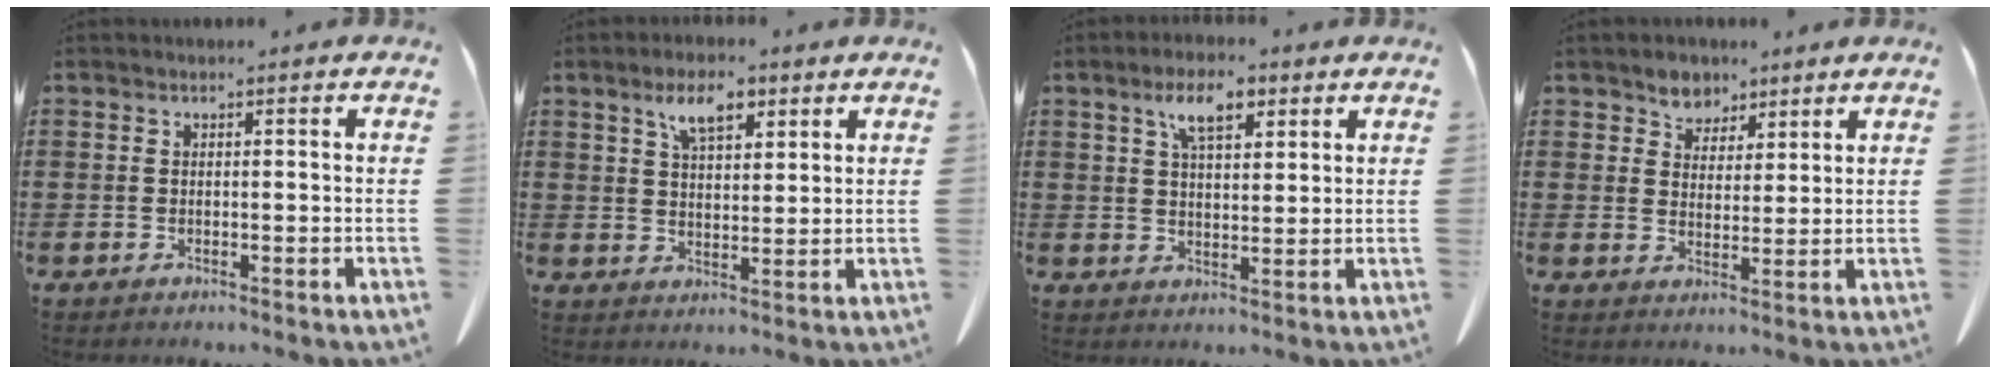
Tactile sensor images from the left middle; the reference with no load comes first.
{"total": 6.1, "force": [3.6, 2.6, 4.1], "torque": [-0.075, 0.004, 0.060]}
{"total": 6.3, "force": [3.6, 2.6, 4.5], "torque": [-0.083, 0.005, 0.059]}
{"total": 4.3, "force": [3.6, 2.4, 0.3], "torque": [-0.025, 0.000, 0.067]}